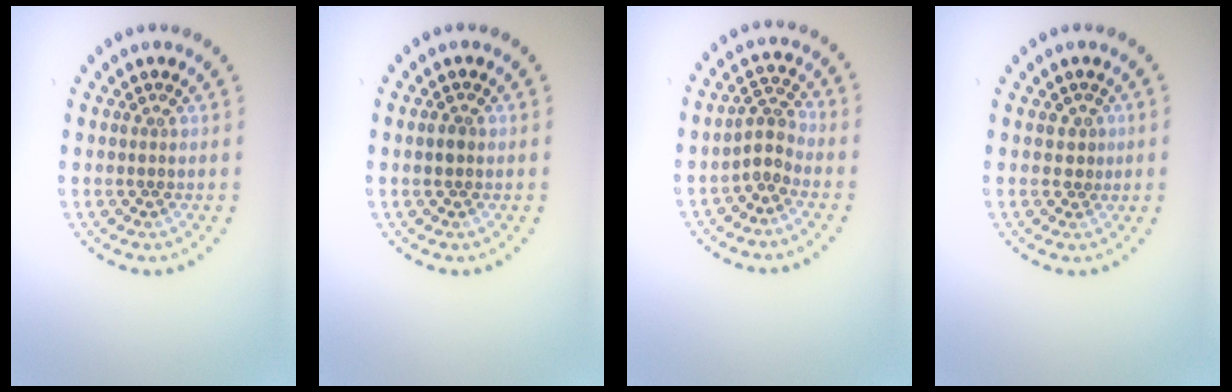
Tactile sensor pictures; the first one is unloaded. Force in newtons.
{"total": 0.9, "press": 0.8, "slide": 0.2}
{"total": 2.1, "press": 1.6, "slide": 1.4}
{"total": 1.0, "press": 0.8, "slide": 0.6}